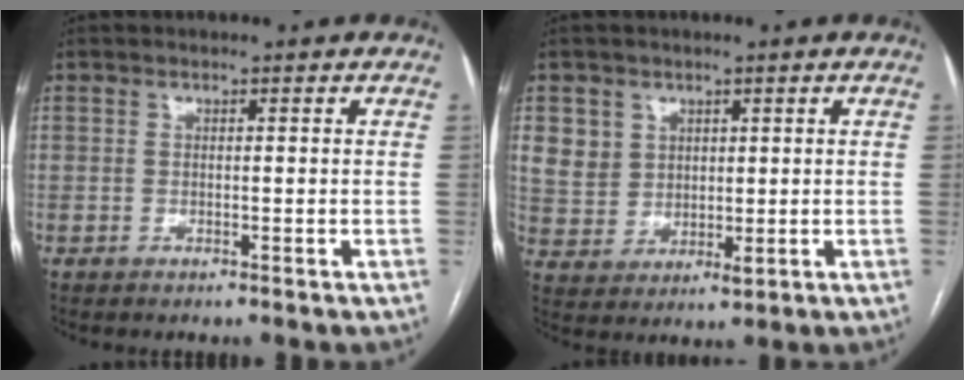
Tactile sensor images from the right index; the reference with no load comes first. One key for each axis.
{"total": 7.0, "fx": 3.1, "fy": 6.0, "fz": 1.5, "tx": -0.032, "ty": 0.008, "tz": 0.073}